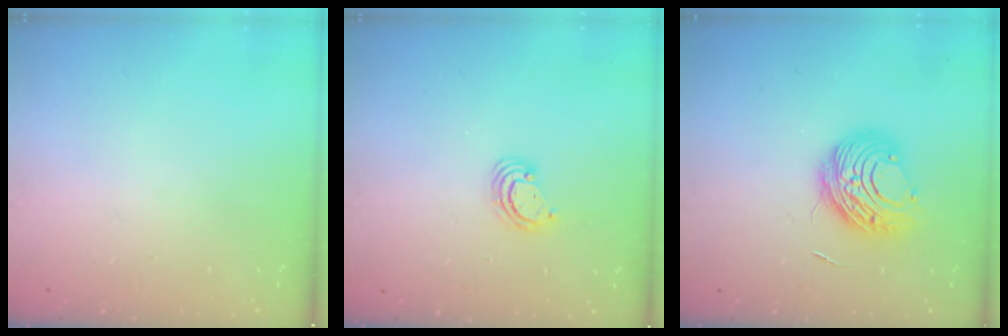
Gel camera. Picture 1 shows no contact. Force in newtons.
{"total": 2.4, "press": 2.4, "slide": 0.2}
{"total": 10.4, "press": 10.3, "slide": 1.0}